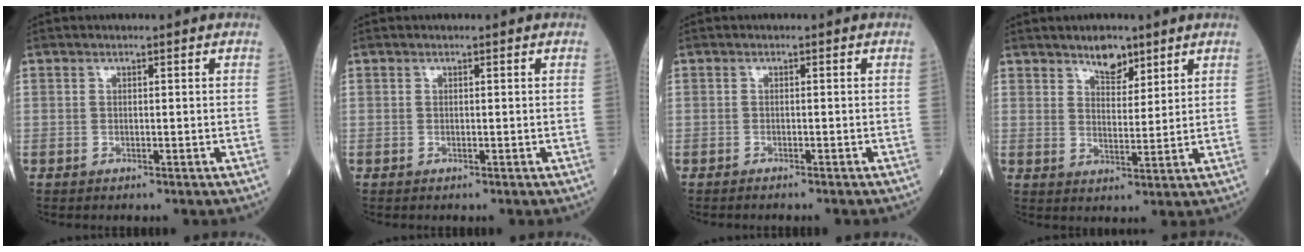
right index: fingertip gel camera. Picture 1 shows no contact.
{"total": 0.0}
{"total": 2.6, "force": [-2.4, -0.1, 1.2], "torque": [-0.017, -0.002, -0.028]}
{"total": 4.6, "force": [3.5, 1.9, 2.3], "torque": [-0.037, -0.001, 0.062]}